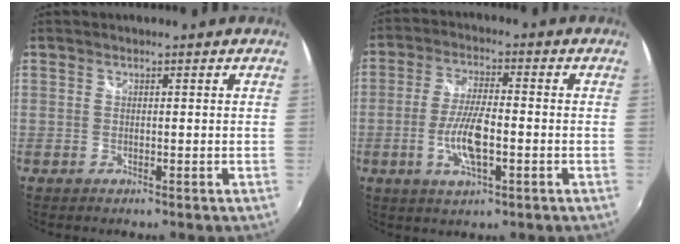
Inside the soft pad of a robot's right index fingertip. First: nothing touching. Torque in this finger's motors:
{"motor_torque": [0.28, -0.11, 0.48, 0.09]}